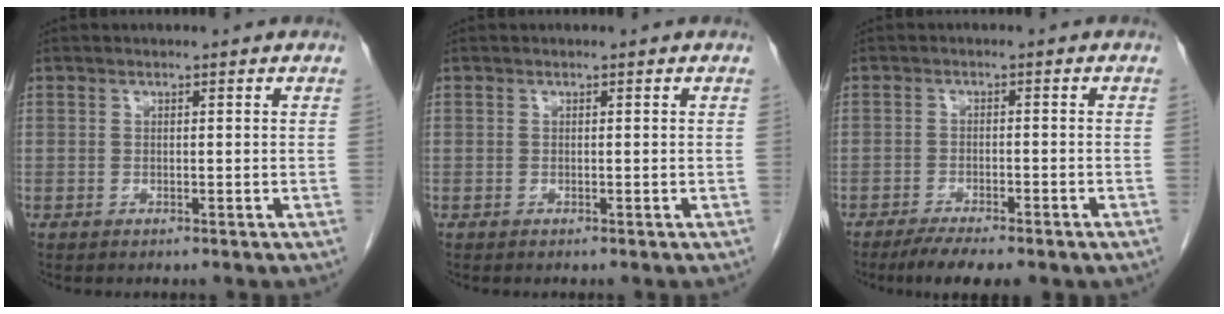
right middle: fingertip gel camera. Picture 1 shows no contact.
{"total": 0.0}
{"total": 6.3, "force": [-4.8, 1.0, 3.9], "torque": [-0.059, -0.011, -0.070]}